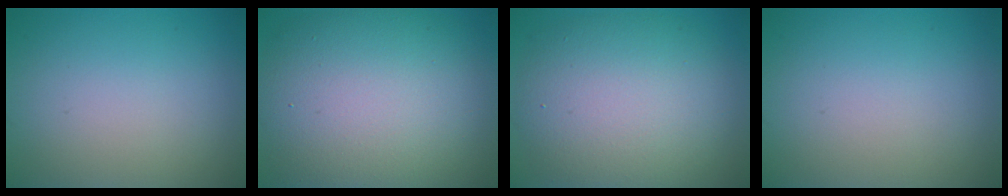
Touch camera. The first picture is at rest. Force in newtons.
{"total": 13.6, "press": 13.6, "slide": 0.9}
{"total": 9.9, "press": 9.9, "slide": 0.4}
{"total": 0.0}